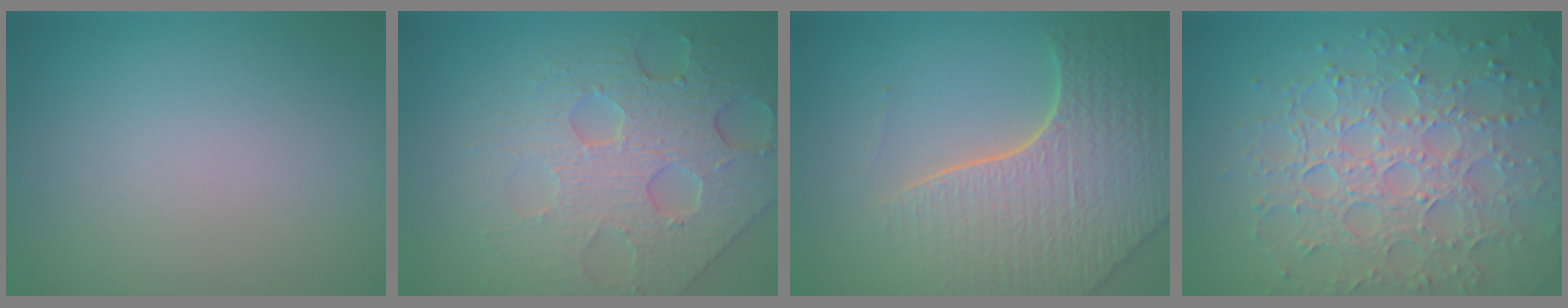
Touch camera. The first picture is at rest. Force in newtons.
{"total": 7.8, "press": 5.6, "slide": 5.5}
{"total": 8.0, "press": 5.7, "slide": 5.7}
{"total": 8.0, "press": 5.7, "slide": 5.6}